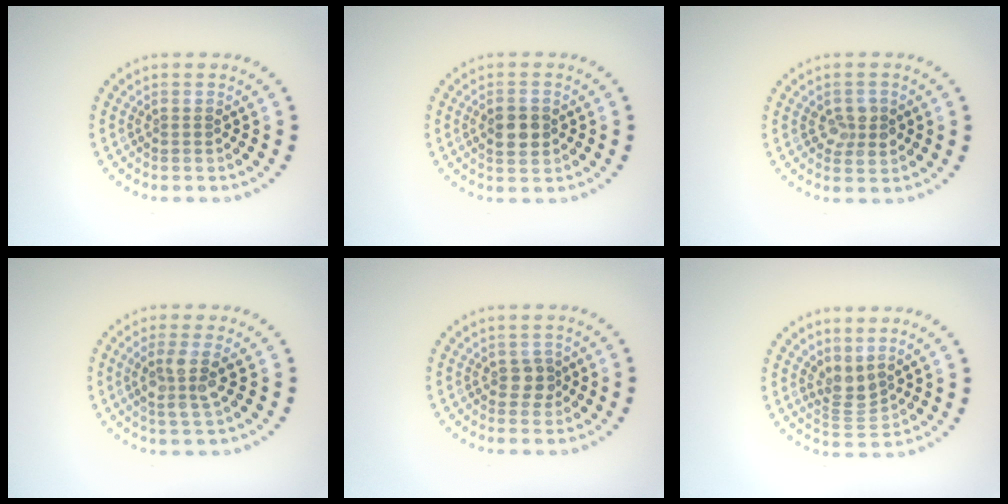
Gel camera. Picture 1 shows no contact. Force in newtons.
{"total": 2.6, "press": 2.6, "slide": 0.2}
{"total": 2.5, "press": 2.5, "slide": 0.4}
{"total": 3.0, "press": 2.6, "slide": 1.4}
{"total": 1.6, "press": 1.5, "slide": 0.6}
{"total": 2.3, "press": 1.9, "slide": 1.4}